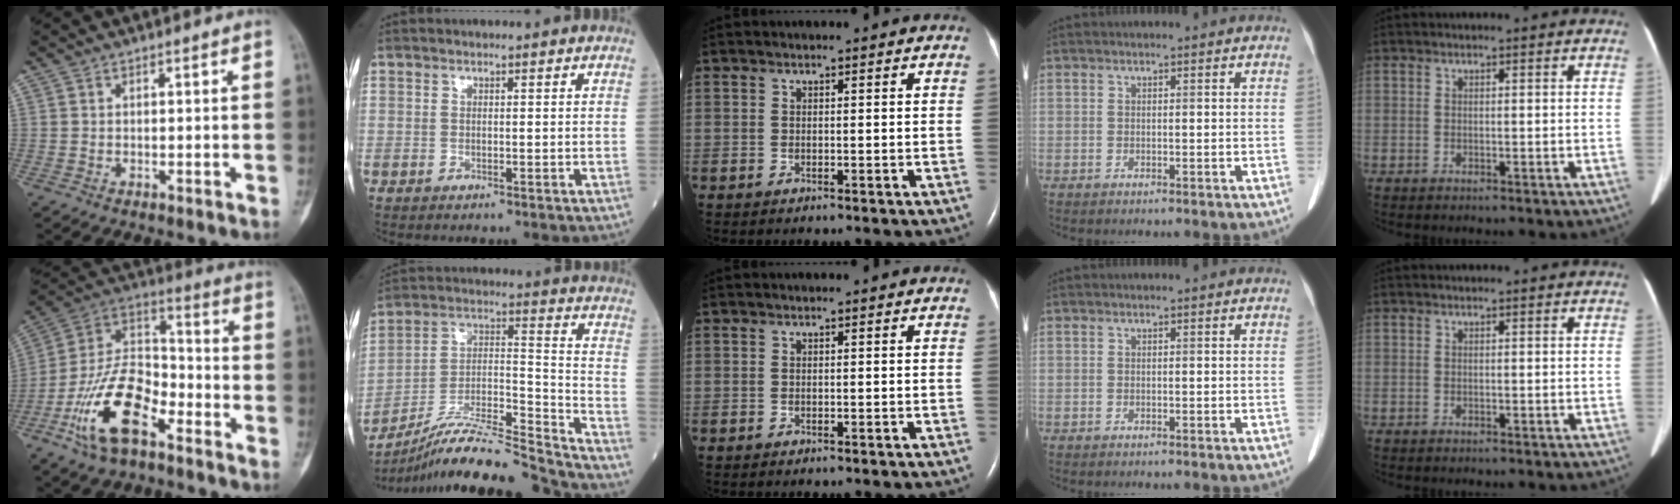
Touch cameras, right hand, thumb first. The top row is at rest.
{"thumb": {"total": 18.0, "force": [-9.0, 8.8, 12.9], "torque": [-0.231, 0.064, -0.175]}, "index": {"total": 21.2, "force": [-19.9, -1.0, 7.3], "torque": [-0.147, 0.004, -0.334]}}